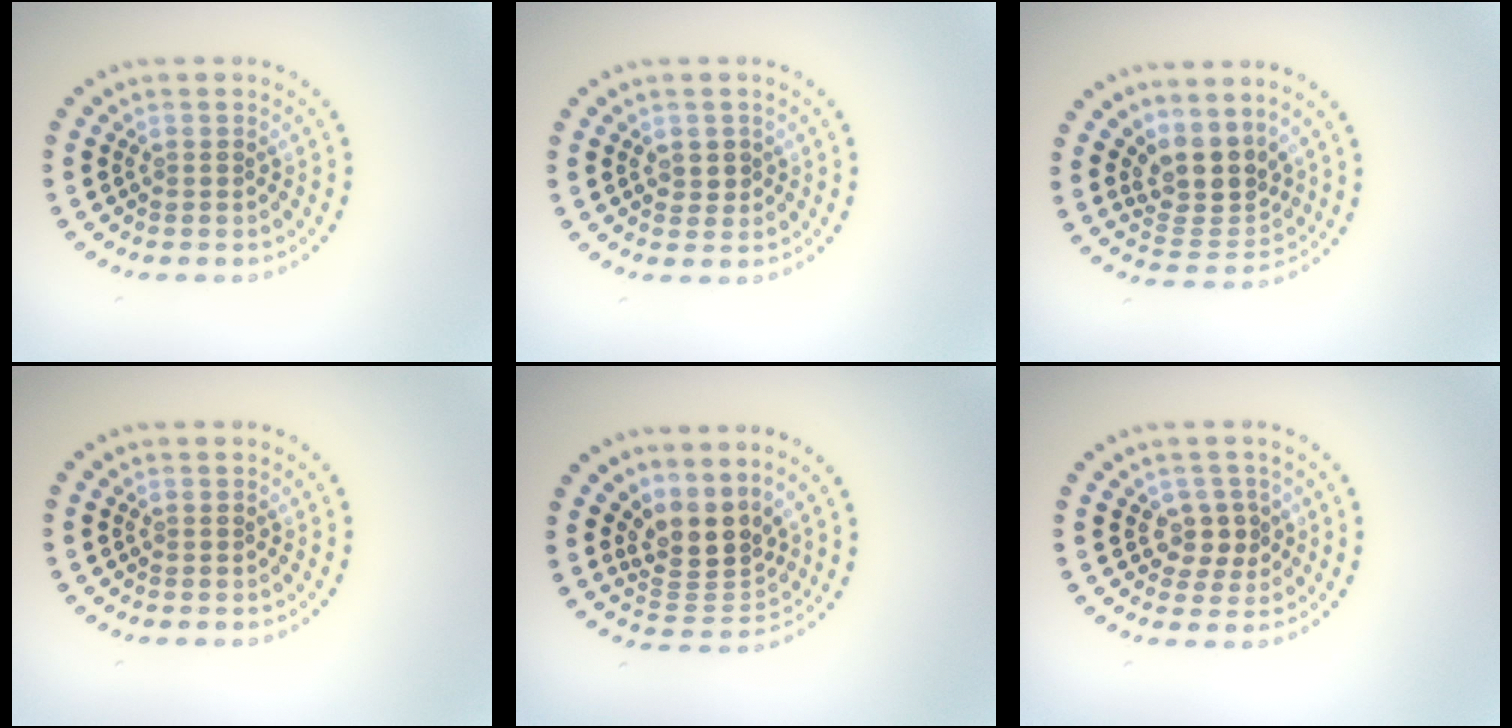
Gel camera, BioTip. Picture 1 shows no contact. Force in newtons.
{"total": 0.9, "press": 0.9, "slide": 0.2}
{"total": 4.1, "press": 3.2, "slide": 2.5}
{"total": 0.0}
{"total": 3.9, "press": 3.0, "slide": 2.5}
{"total": 2.3, "press": 2.1, "slide": 0.9}